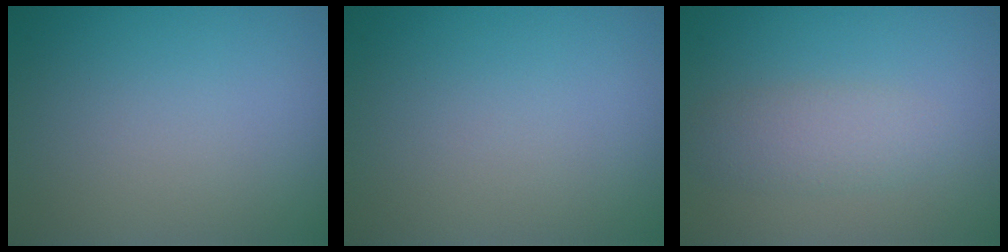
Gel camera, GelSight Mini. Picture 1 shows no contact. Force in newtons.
{"total": 0.0}
{"total": 2.6, "press": 2.6, "slide": 0.1}